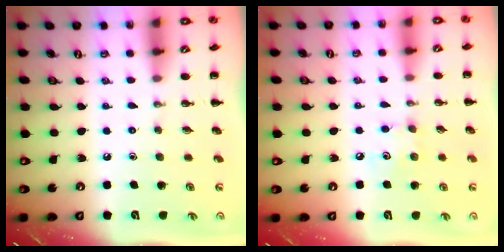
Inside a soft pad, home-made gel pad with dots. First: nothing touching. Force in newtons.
{"total": 5.6, "press": 5.5, "slide": 1.0}